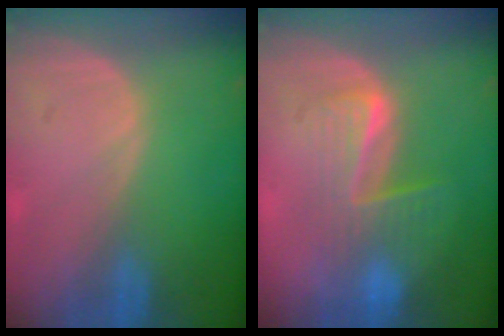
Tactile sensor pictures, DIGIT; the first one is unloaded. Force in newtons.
{"total": 6.5, "press": 6.3, "slide": 1.5}